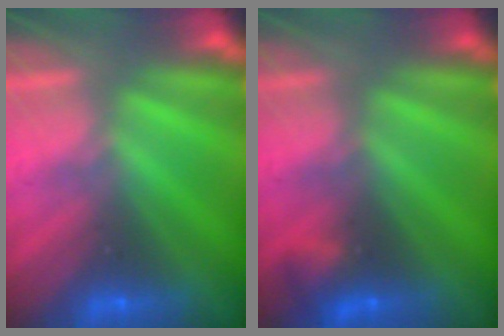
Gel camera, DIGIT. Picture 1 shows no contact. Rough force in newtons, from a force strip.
{"total": 2.2}